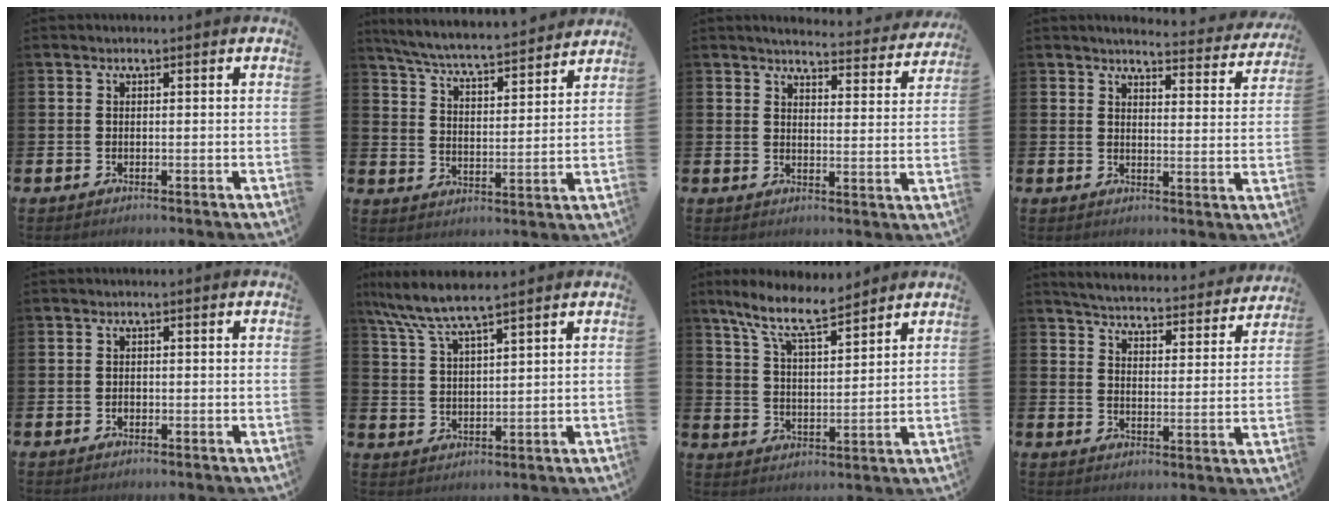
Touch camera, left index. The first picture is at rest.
{"total": 6.5, "force": [6.2, 0.3, 1.8], "torque": [-0.063, -0.049, 0.105]}
{"total": 4.4, "force": [4.3, 0.5, 0.7], "torque": [-0.018, -0.035, 0.071]}
{"total": 4.0, "force": [3.9, 0.2, 0.6], "torque": [-0.013, -0.034, 0.063]}
{"total": 0.7, "force": [-0.2, 0.5, 0.3], "torque": [0.000, 0.001, -0.008]}
{"total": 6.7, "force": [5.9, 0.5, 3.0], "torque": [-0.084, -0.023, 0.106]}
{"total": 8.9, "force": [7.7, 1.6, 4.3], "torque": [-0.112, -0.030, 0.138]}
{"total": 4.7, "force": [4.6, 0.4, 0.5], "torque": [-0.027, -0.042, 0.074]}